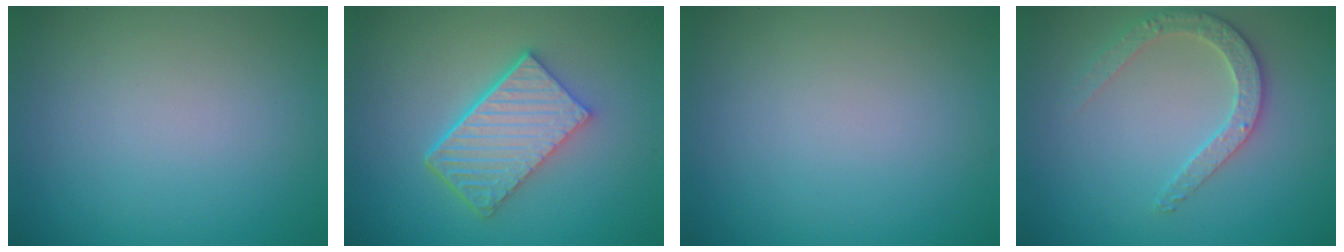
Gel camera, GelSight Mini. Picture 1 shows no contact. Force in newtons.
{"total": 5.9, "press": 4.2, "slide": 4.2}
{"total": 0.0}
{"total": 2.7, "press": 2.7, "slide": 0.3}